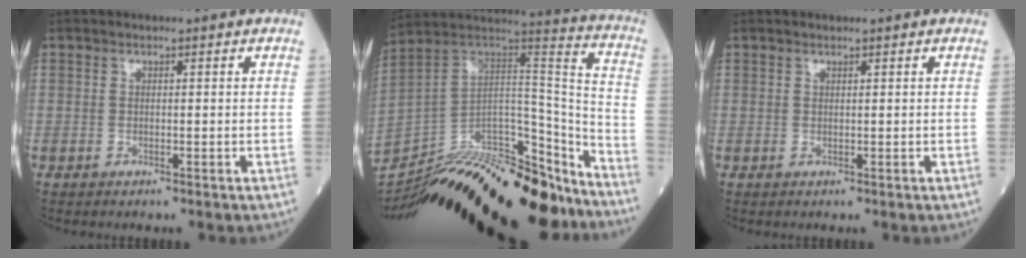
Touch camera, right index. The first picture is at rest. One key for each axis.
{"total": 29.1, "fx": -25.7, "fy": 5.2, "fz": 12.7, "tx": -0.193, "ty": 0.010, "tz": -0.397}
{"total": 0.0}